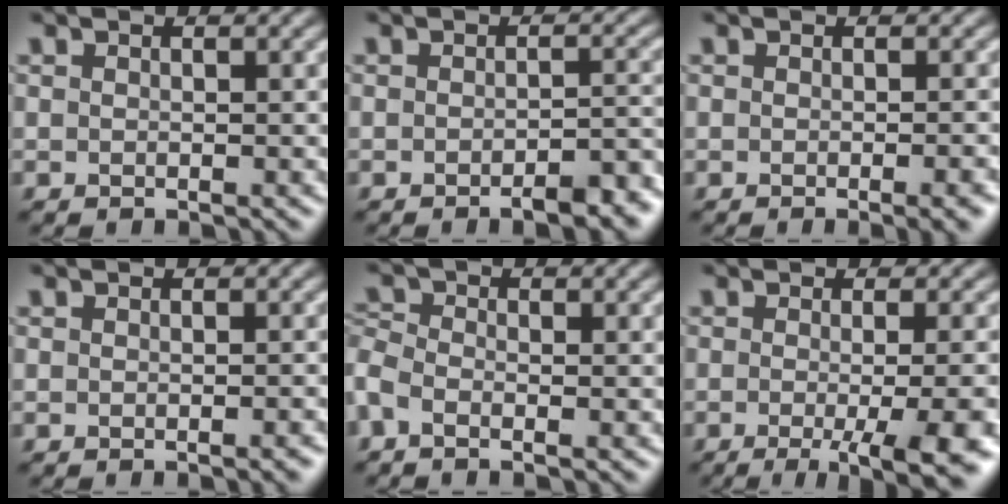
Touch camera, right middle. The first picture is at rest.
{"total": 3.5, "force": [-2.5, 0.9, 2.3], "torque": [-0.030, 0.004, -0.033]}
{"total": 2.8, "force": [-1.5, 0.7, 2.3], "torque": [-0.019, 0.000, -0.018]}
{"total": 1.0, "force": [-0.7, 0.2, 0.7], "torque": [-0.007, -0.001, -0.011]}
{"total": 2.1, "force": [-1.1, 1.2, 1.3], "torque": [-0.037, 0.000, -0.041]}
{"total": 8.6, "force": [-3.1, 2.4, 7.6], "torque": [-0.084, -0.017, -0.034]}